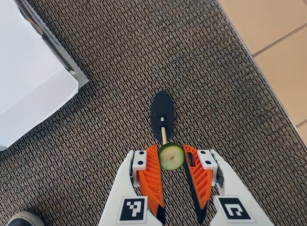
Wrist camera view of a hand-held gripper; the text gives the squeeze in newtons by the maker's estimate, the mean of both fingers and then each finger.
{"total": 6.3, "left": 6.0, "right": 6.7}